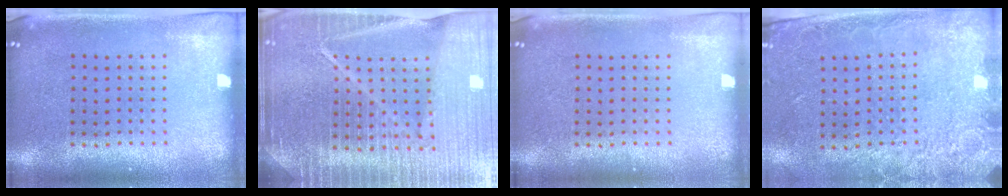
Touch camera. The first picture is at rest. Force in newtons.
{"total": 6.6, "press": 5.7, "slide": 3.4}
{"total": 0.0}
{"total": 2.6, "press": 1.9, "slide": 1.8}